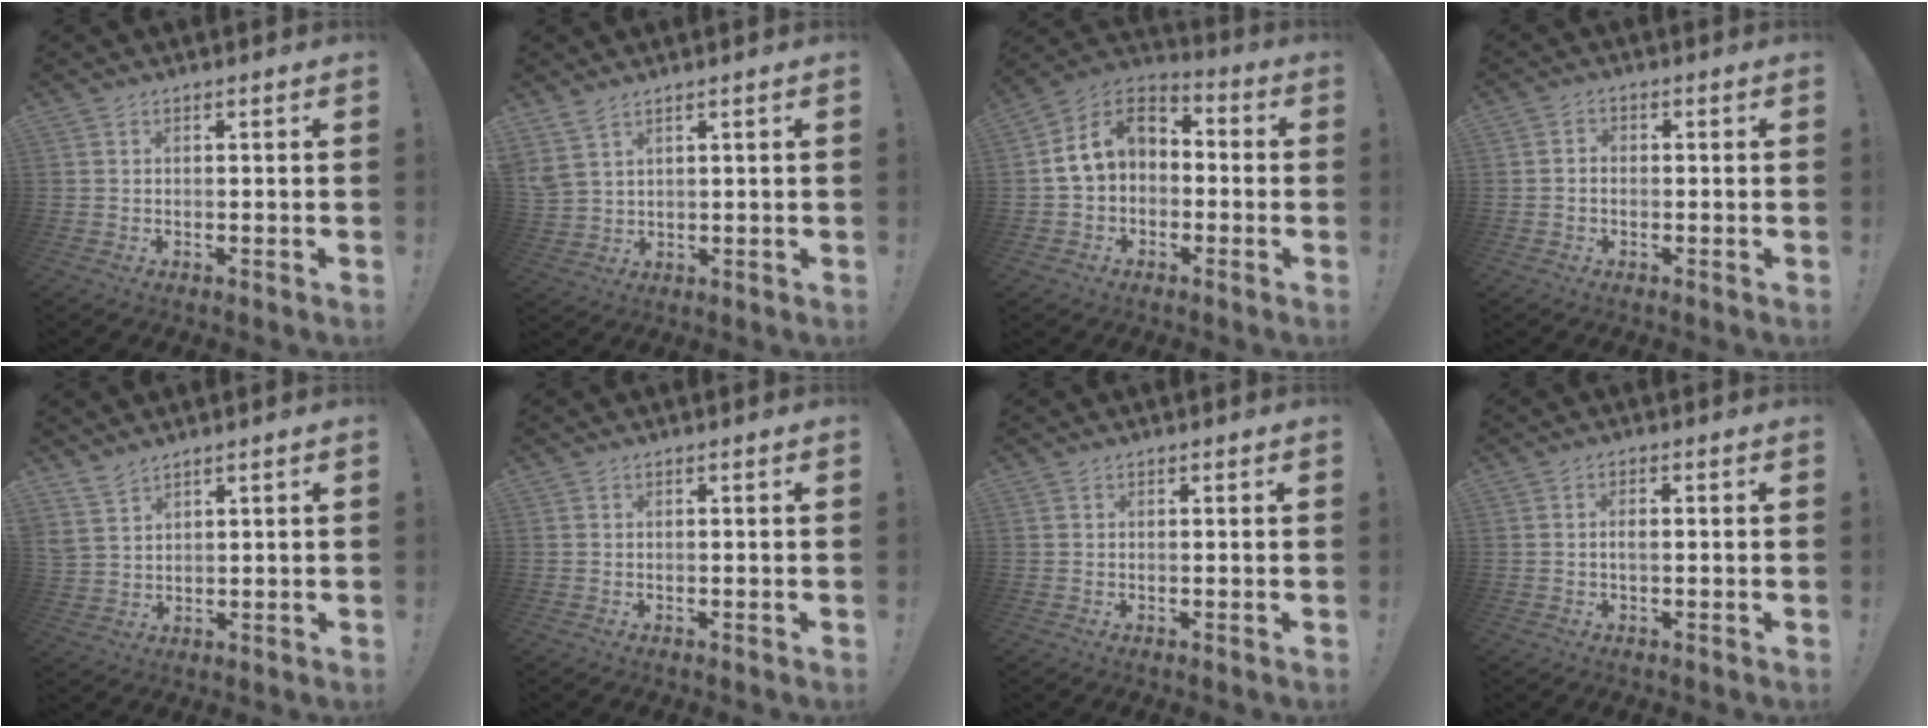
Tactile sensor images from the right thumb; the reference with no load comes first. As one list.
[{"total": 5.2, "force": [3.8, 2.3, 2.7], "torque": [-0.058, -0.011, 0.077]}, {"total": 10.6, "force": [0.9, 8.0, 6.9], "torque": [-0.130, 0.018, 0.022]}, {"total": 1.8, "force": [-1.0, 1.2, 0.9], "torque": [-0.019, 0.010, -0.017]}, {"total": 4.9, "force": [4.2, 2.0, 1.6], "torque": [-0.027, -0.025, 0.081]}, {"total": 0.0}, {"total": 0.0}, {"total": 1.9, "force": [-0.4, 0.7, 1.7], "torque": [-0.037, 0.007, -0.006]}]